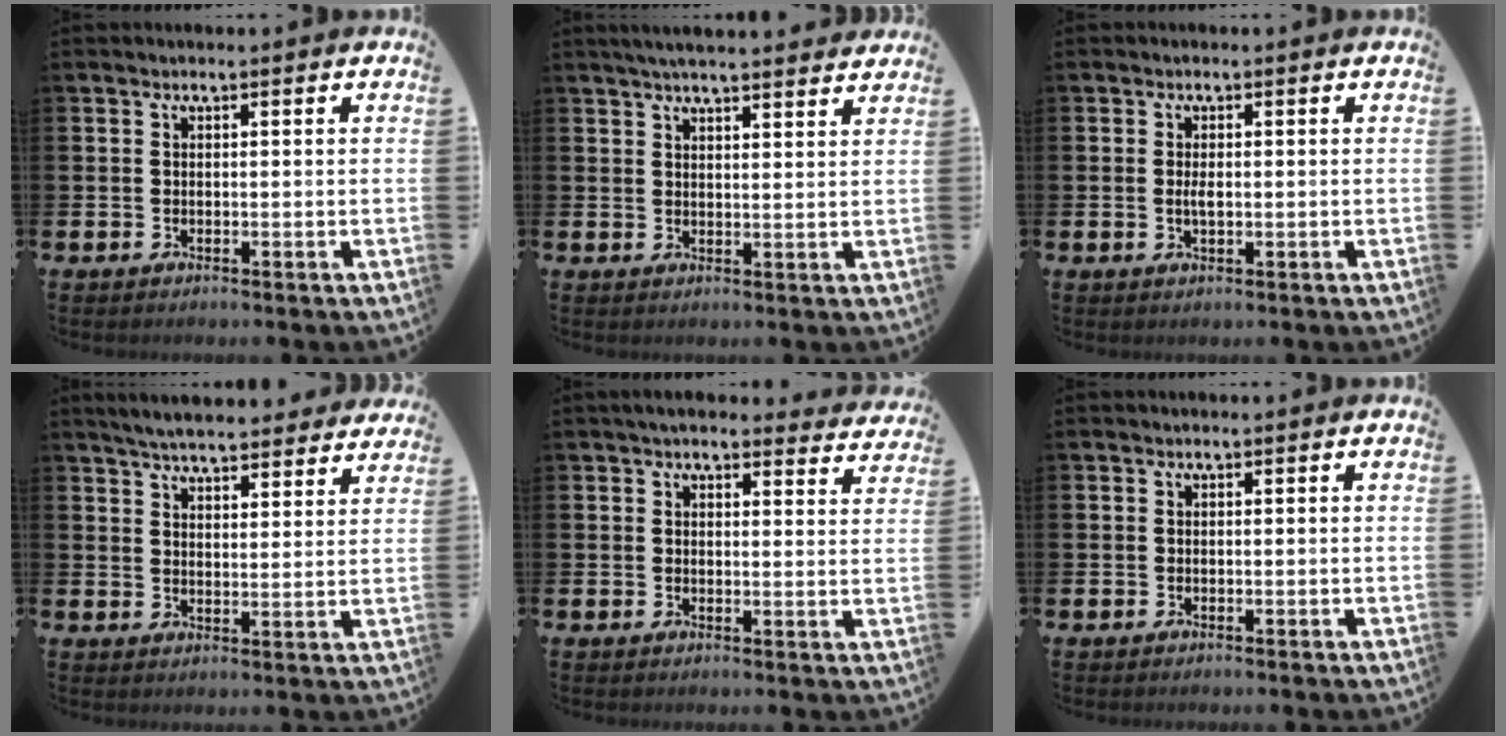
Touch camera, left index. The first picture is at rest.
{"total": 4.1, "force": [4.0, 0.1, 1.1], "torque": [-0.029, -0.013, 0.072]}
{"total": 1.6, "force": [0.0, 0.6, 1.5], "torque": [-0.026, 0.002, -0.002]}
{"total": 5.7, "force": [5.6, 0.7, 1.1], "torque": [-0.038, -0.027, 0.100]}
{"total": 4.1, "force": [3.9, 0.9, 0.8], "torque": [-0.024, -0.012, 0.072]}
{"total": 0.0}